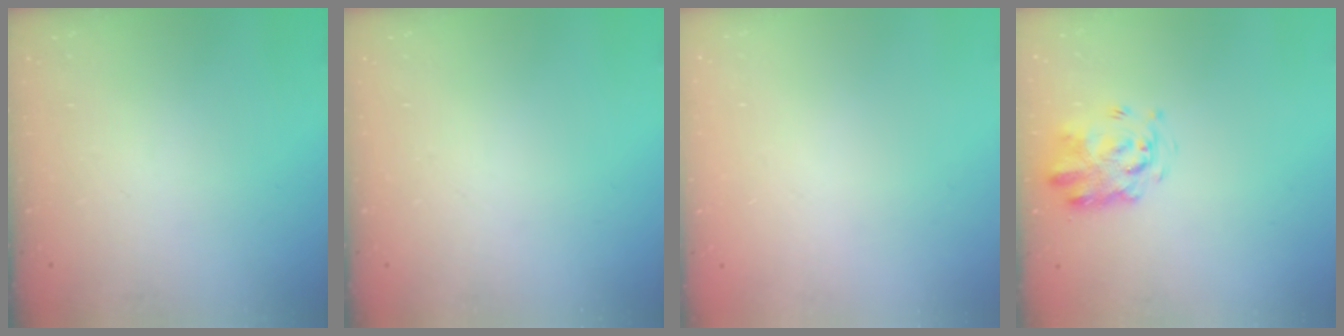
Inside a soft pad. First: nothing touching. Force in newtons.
{"total": 0.0}
{"total": 1.6, "press": 1.6, "slide": 0.1}
{"total": 3.4, "press": 3.3, "slide": 0.7}